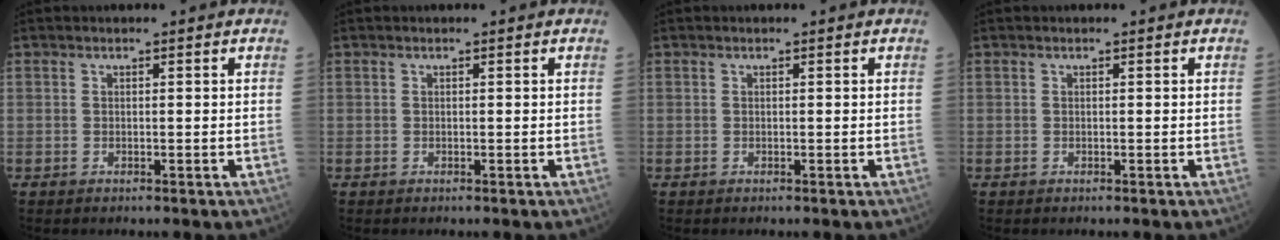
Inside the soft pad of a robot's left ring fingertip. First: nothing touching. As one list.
[{"total": 0.0}, {"total": 0.0}, {"total": 0.0}]